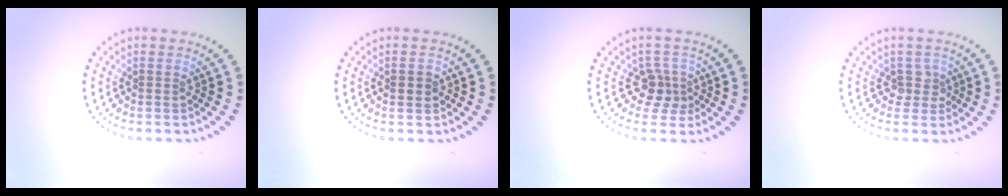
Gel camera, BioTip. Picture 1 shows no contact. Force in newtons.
{"total": 1.9, "press": 1.9, "slide": 0.1}
{"total": 2.3, "press": 1.8, "slide": 1.4}
{"total": 1.9, "press": 1.5, "slide": 1.2}